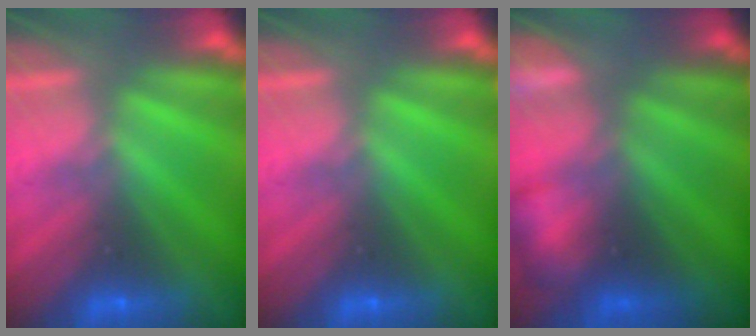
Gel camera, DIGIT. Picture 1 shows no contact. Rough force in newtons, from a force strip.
{"total": 0.0}
{"total": 6.6}